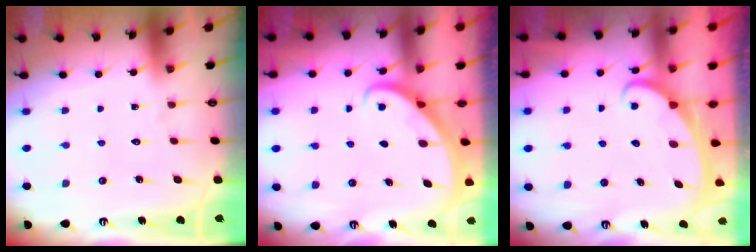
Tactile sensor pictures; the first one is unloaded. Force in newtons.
{"total": 2.7, "press": 2.7, "slide": 0.2}
{"total": 2.4, "press": 2.4, "slide": 0.3}